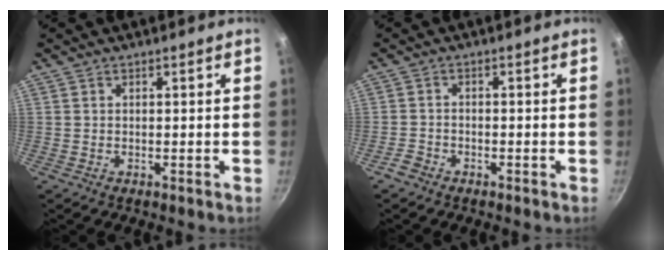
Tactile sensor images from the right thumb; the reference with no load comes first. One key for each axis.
{"total": 2.3, "fx": -1.8, "fy": 1.2, "fz": 0.7, "tx": -0.022, "ty": 0.018, "tz": -0.036}